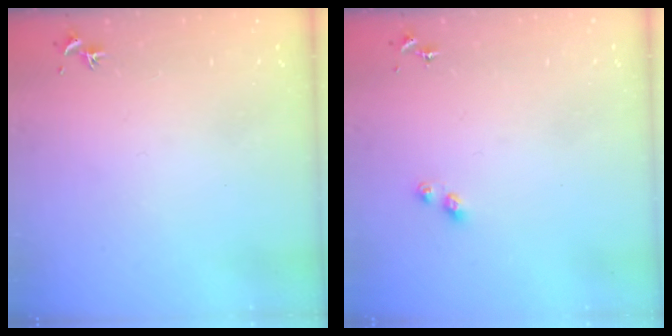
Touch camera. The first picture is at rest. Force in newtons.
{"total": 4.7, "press": 4.7, "slide": 0.3}